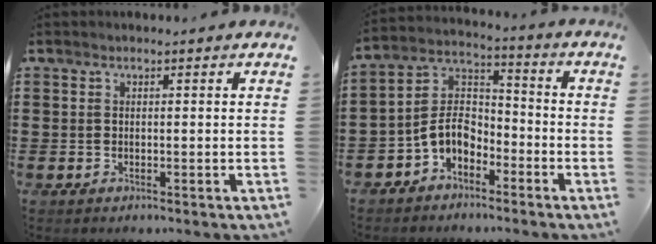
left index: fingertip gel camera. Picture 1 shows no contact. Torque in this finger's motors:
{"motor_torque": [1.16, 0.98, 0.57, 0.08]}